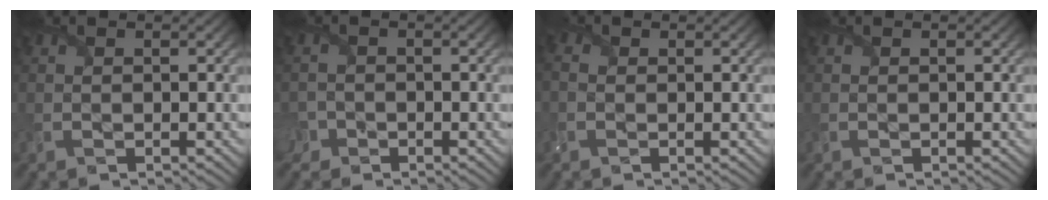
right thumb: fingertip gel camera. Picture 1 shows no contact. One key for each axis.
{"total": 2.3, "fx": -1.5, "fy": 1.7, "fz": 0.5, "tx": -0.016, "ty": -0.006, "tz": -0.037}
{"total": 1.8, "fx": -0.3, "fy": 1.5, "fz": 1.0, "tx": -0.028, "ty": -0.002, "tz": -0.008}
{"total": 0.0}